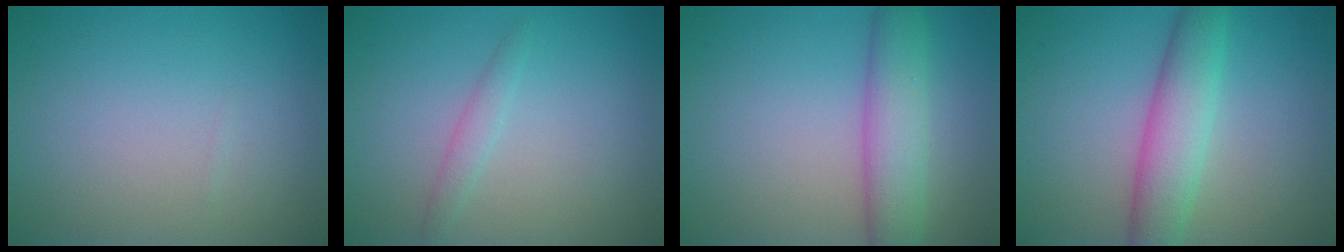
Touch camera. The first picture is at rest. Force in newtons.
{"total": 1.2, "press": 1.2, "slide": 0.1}
{"total": 4.8, "press": 4.8, "slide": 0.2}
{"total": 4.9, "press": 4.9, "slide": 0.1}